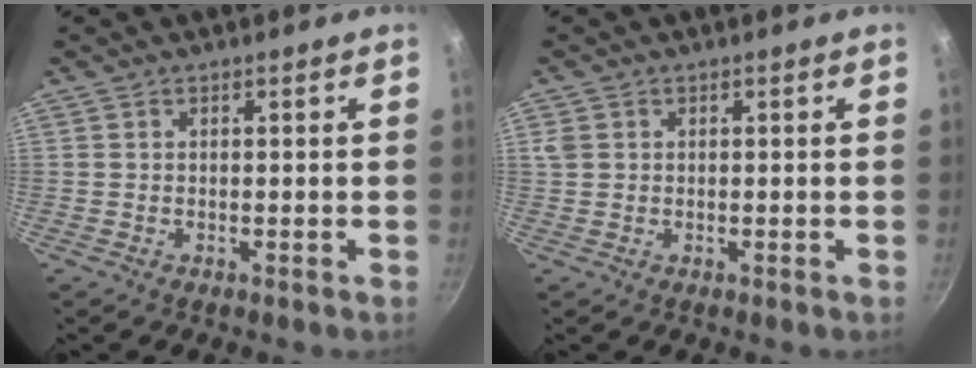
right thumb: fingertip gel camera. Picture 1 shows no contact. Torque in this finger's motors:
{"motor_torque": [-0.19, 0.56, 0.10, -0.08, 0.02]}